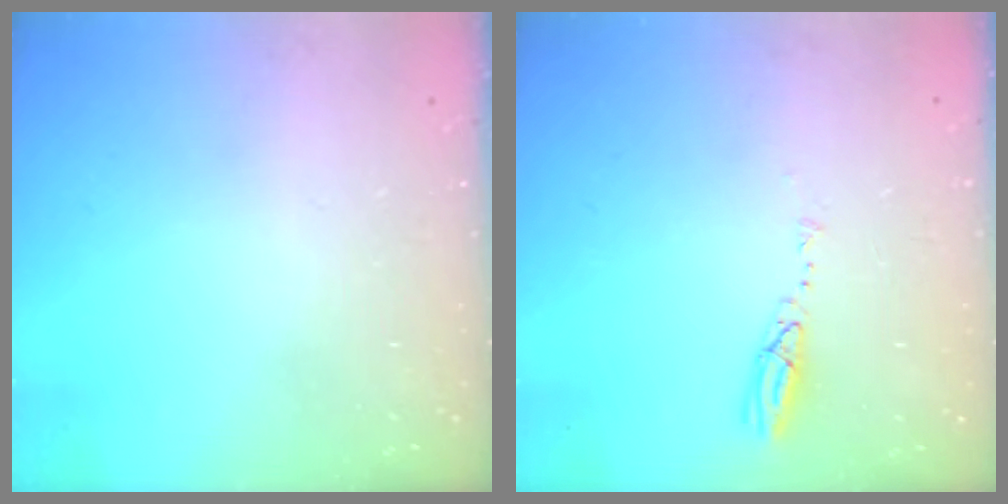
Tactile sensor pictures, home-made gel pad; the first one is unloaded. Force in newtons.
{"total": 3.7, "press": 3.7, "slide": 0.1}